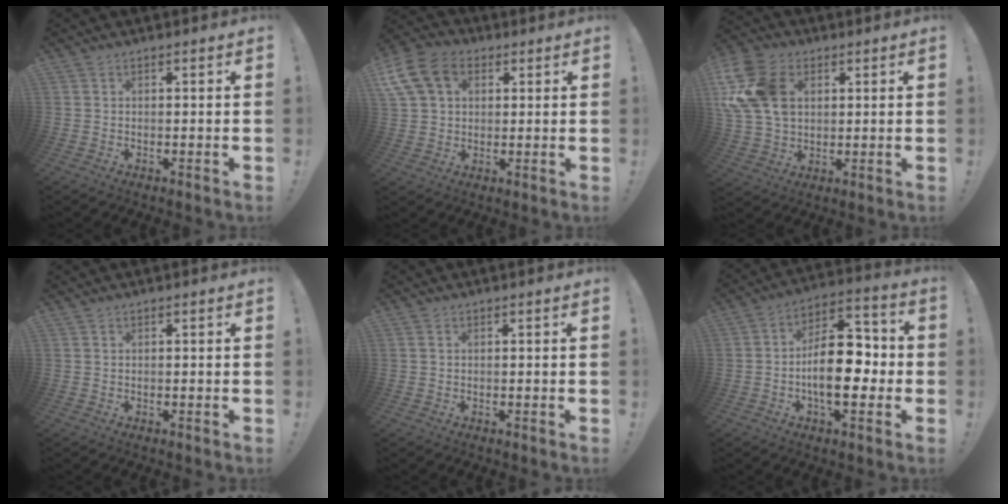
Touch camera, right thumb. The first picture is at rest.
{"total": 14.1, "force": [5.0, 10.2, 8.2], "torque": [-0.151, -0.008, 0.103]}
{"total": 17.6, "force": [4.7, 12.8, 11.1], "torque": [-0.229, -0.006, 0.093]}
{"total": 0.0}
{"total": 0.0}
{"total": 18.6, "force": [-3.1, 9.7, 15.6], "torque": [-0.247, 0.019, -0.049]}